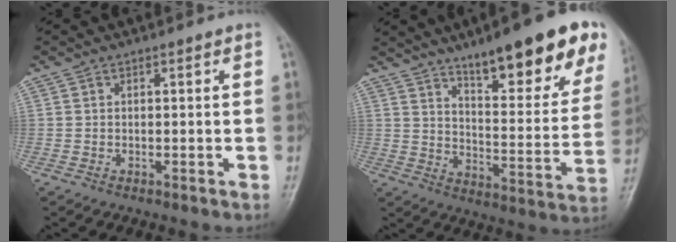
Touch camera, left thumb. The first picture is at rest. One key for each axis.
{"total": 23.5, "fx": 14.8, "fy": 5.8, "fz": 17.3, "tx": -0.201, "ty": -0.060, "tz": 0.217}